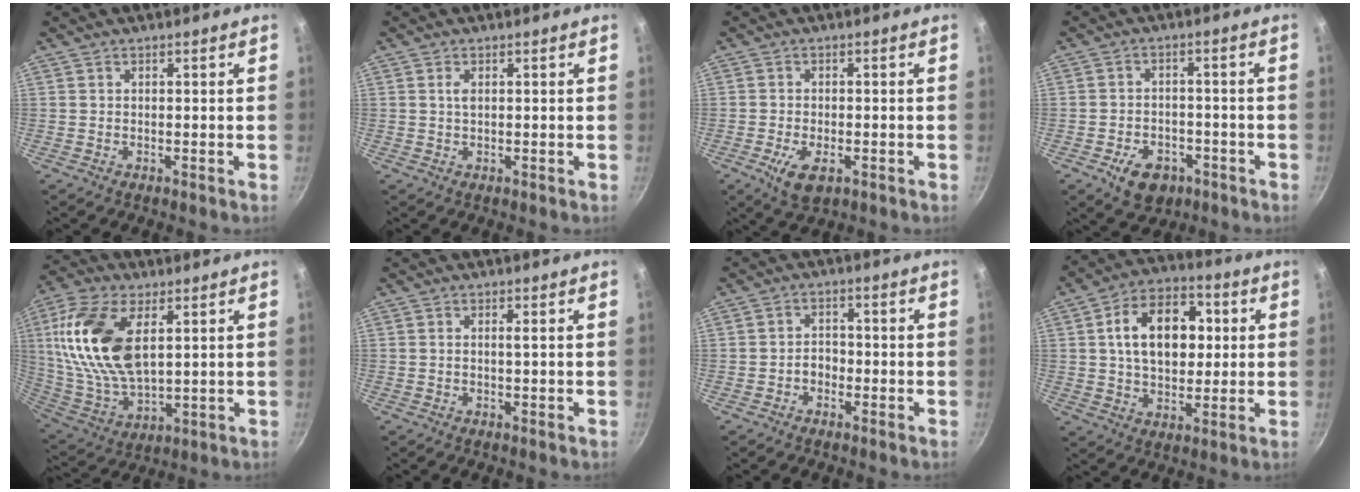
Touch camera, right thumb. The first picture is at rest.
{"total": 1.4, "force": [0.4, 0.7, 1.1], "torque": [-0.020, 0.001, 0.006]}
{"total": 6.0, "force": [-2.3, 3.0, 4.6], "torque": [-0.081, -0.001, -0.036]}
{"total": 8.3, "force": [-4.1, 5.8, 4.4], "torque": [-0.047, 0.025, -0.054]}
{"total": 19.7, "force": [5.6, 10.4, 15.8], "torque": [-0.309, -0.017, 0.113]}
{"total": 0.8, "force": [0.1, -0.1, 0.8], "torque": [-0.014, -0.001, 0.000]}
{"total": 2.8, "force": [-1.2, 2.0, 1.4], "torque": [-0.006, 0.019, -0.024]}
{"total": 16.2, "force": [2.9, 10.9, 11.7], "torque": [-0.149, 0.015, 0.038]}